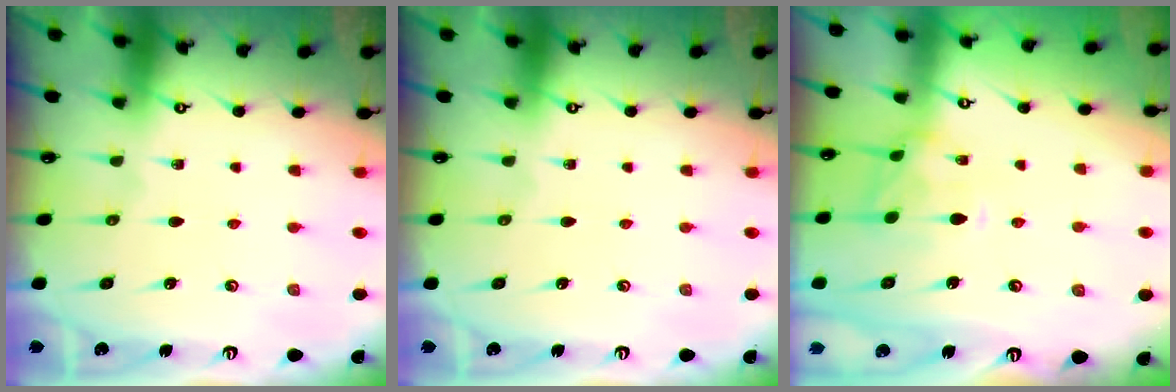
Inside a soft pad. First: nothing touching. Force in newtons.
{"total": 0.0}
{"total": 2.4, "press": 2.2, "slide": 1.2}